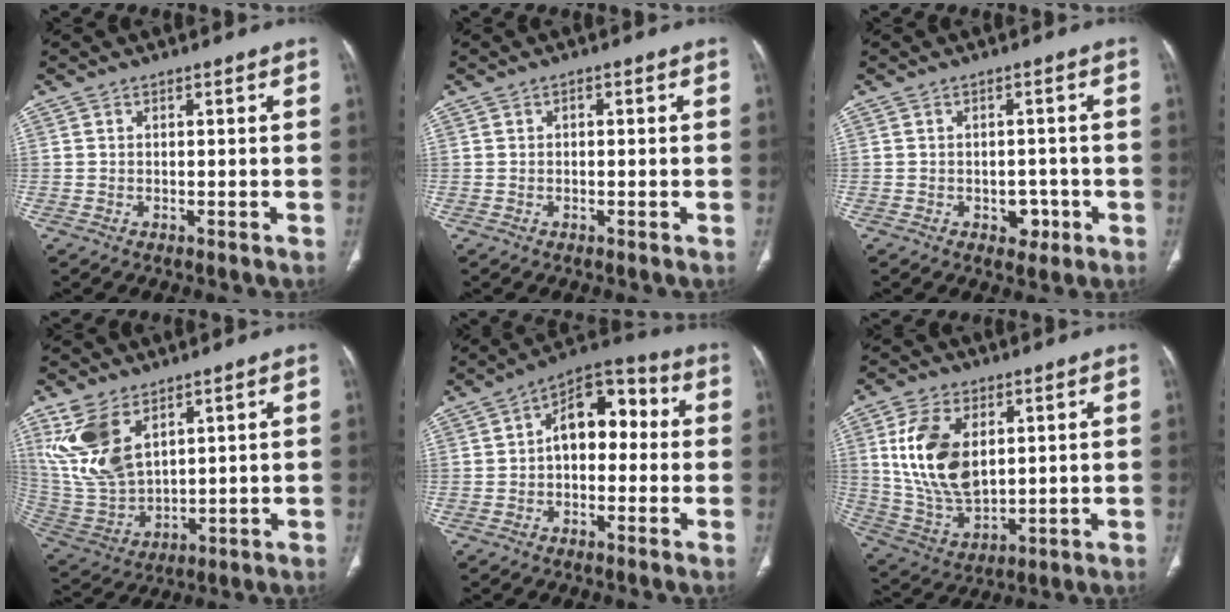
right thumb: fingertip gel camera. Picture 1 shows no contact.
{"total": 0.8, "force": [0.1, 0.5, 0.6], "torque": [-0.010, 0.002, 0.001]}
{"total": 3.5, "force": [-1.4, 2.5, 2.0], "torque": [-0.003, 0.007, -0.016]}
{"total": 13.8, "force": [6.9, 7.9, 9.0], "torque": [-0.177, -0.024, 0.159]}
{"total": 11.4, "force": [0.6, 7.1, 8.9], "torque": [-0.100, 0.038, -0.005]}
{"total": 15.6, "force": [3.9, 9.2, 12.0], "torque": [-0.224, -0.017, 0.088]}